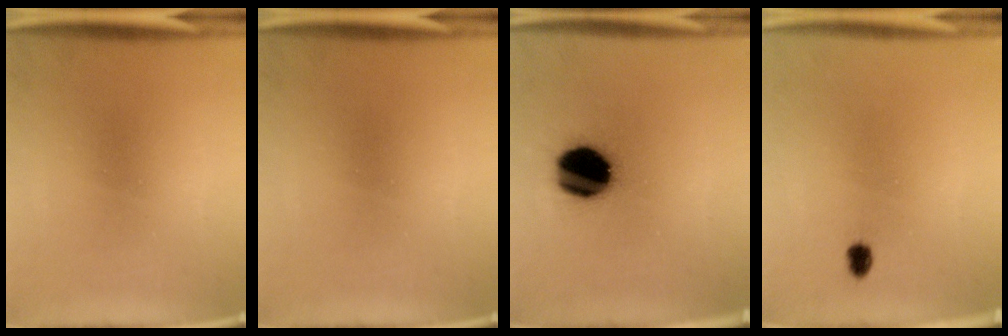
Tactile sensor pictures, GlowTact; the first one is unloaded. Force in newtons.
{"total": 0.0}
{"total": 17.1}
{"total": 1.9}